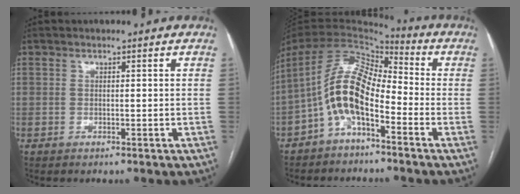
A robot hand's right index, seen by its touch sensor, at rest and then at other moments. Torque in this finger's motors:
{"motor_torque": [2.14, 0.00, 0.51, 0.17]}